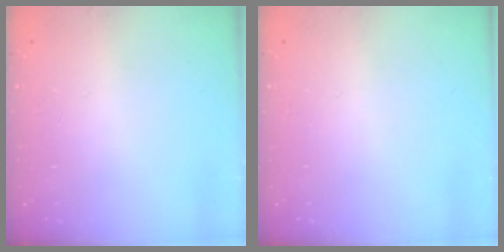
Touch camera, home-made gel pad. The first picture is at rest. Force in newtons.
{"total": 0.0}